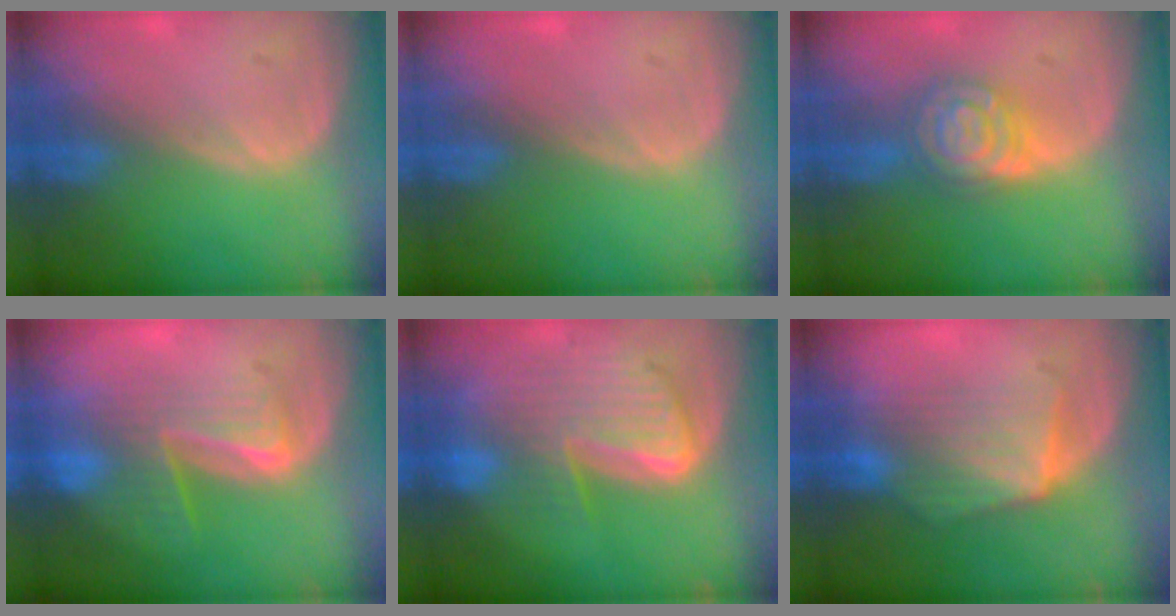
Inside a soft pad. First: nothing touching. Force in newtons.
{"total": 0.0}
{"total": 6.7, "press": 6.7, "slide": 0.4}
{"total": 6.9, "press": 6.7, "slide": 1.8}
{"total": 9.9, "press": 8.6, "slide": 4.9}
{"total": 7.3, "press": 7.1, "slide": 1.6}